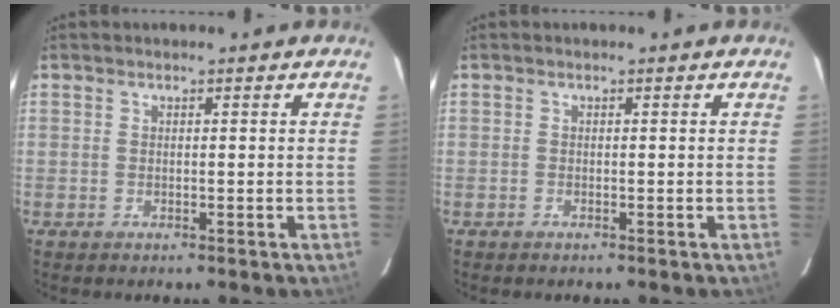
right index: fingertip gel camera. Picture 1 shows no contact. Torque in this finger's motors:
{"motor_torque": [0.05, 0.00, -0.01, 0.00]}